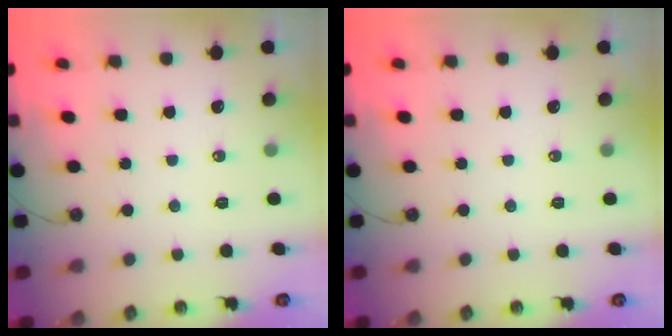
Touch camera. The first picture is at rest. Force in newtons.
{"total": 0.0}